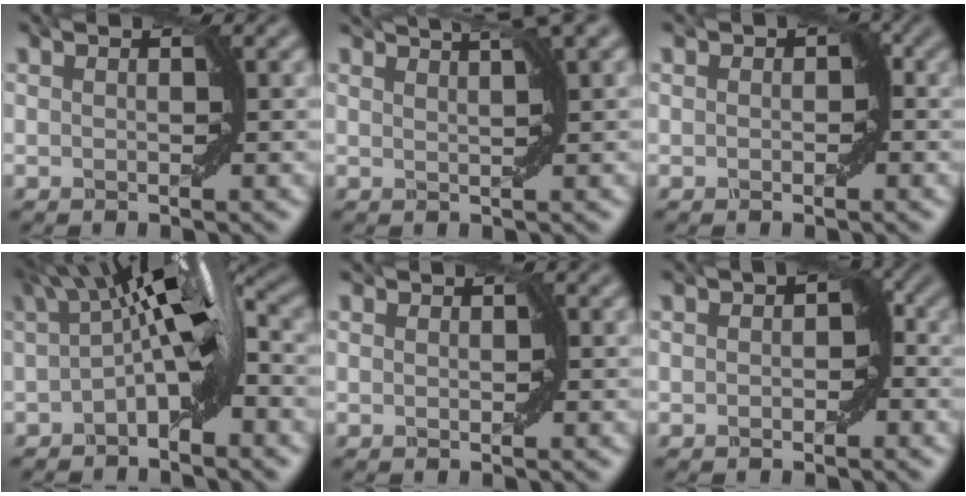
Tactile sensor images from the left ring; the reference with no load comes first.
{"total": 4.7, "force": [3.5, 1.1, 3.0], "torque": [-0.017, 0.019, 0.026]}
{"total": 0.9, "force": [0.0, 0.8, 0.4], "torque": [0.008, 0.001, 0.000]}
{"total": 6.2, "force": [-0.4, 2.2, 5.8], "torque": [-0.085, 0.013, -0.017]}
{"total": 0.5, "force": [-0.2, 0.0, -0.5], "torque": [0.014, -0.003, -0.001]}
{"total": 2.0, "force": [-0.2, 1.5, 1.3], "torque": [-0.001, 0.001, -0.007]}